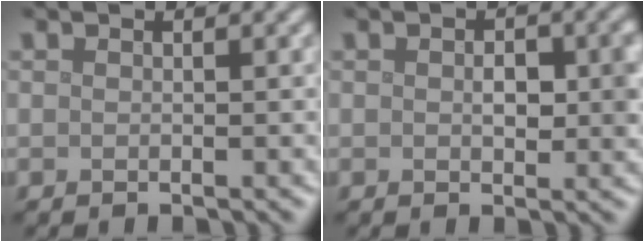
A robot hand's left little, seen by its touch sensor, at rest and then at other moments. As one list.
[{"total": 2.9, "force": [0.1, 1.6, 2.4], "torque": [-0.034, -0.001, 0.001]}]